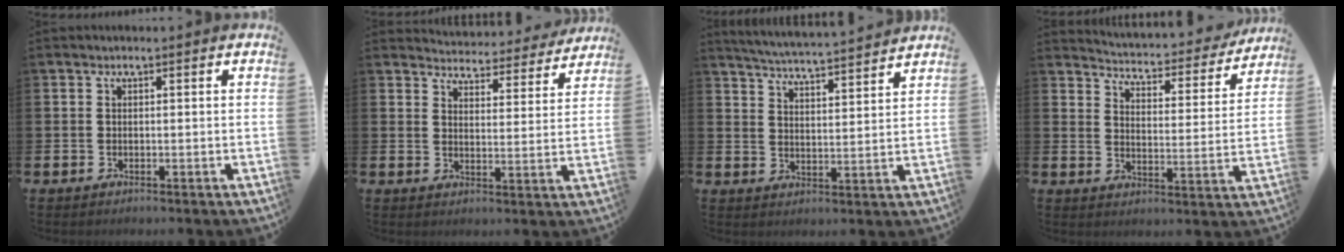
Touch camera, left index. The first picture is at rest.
{"total": 4.4, "force": [4.4, 0.8, 0.1], "torque": [-0.012, -0.040, 0.072]}
{"total": 5.1, "force": [5.1, -0.4, 0.7], "torque": [-0.037, -0.041, 0.087]}
{"total": 3.9, "force": [3.7, 0.8, 0.6], "torque": [-0.031, -0.037, 0.055]}